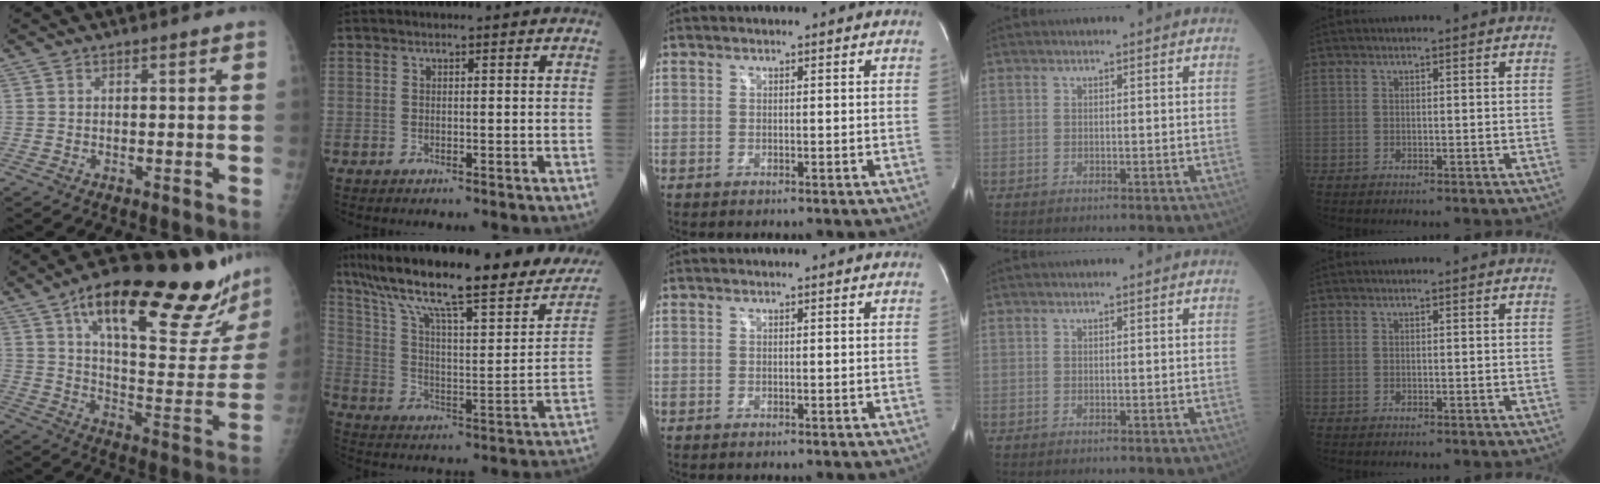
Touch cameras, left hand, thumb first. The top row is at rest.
{"thumb": {"total": 30.1, "force": [20.3, 8.0, 20.7], "torque": [-0.271, -0.066, 0.297]}, "index": {"total": 32.0, "force": [24.9, 5.7, 19.4], "torque": [-0.311, -0.019, 0.344]}}